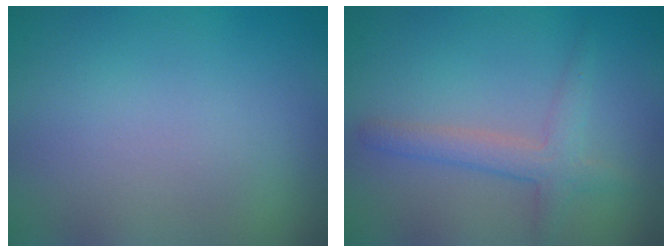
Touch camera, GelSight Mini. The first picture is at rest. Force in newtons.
{"total": 3.5, "press": 3.5, "slide": 0.0}